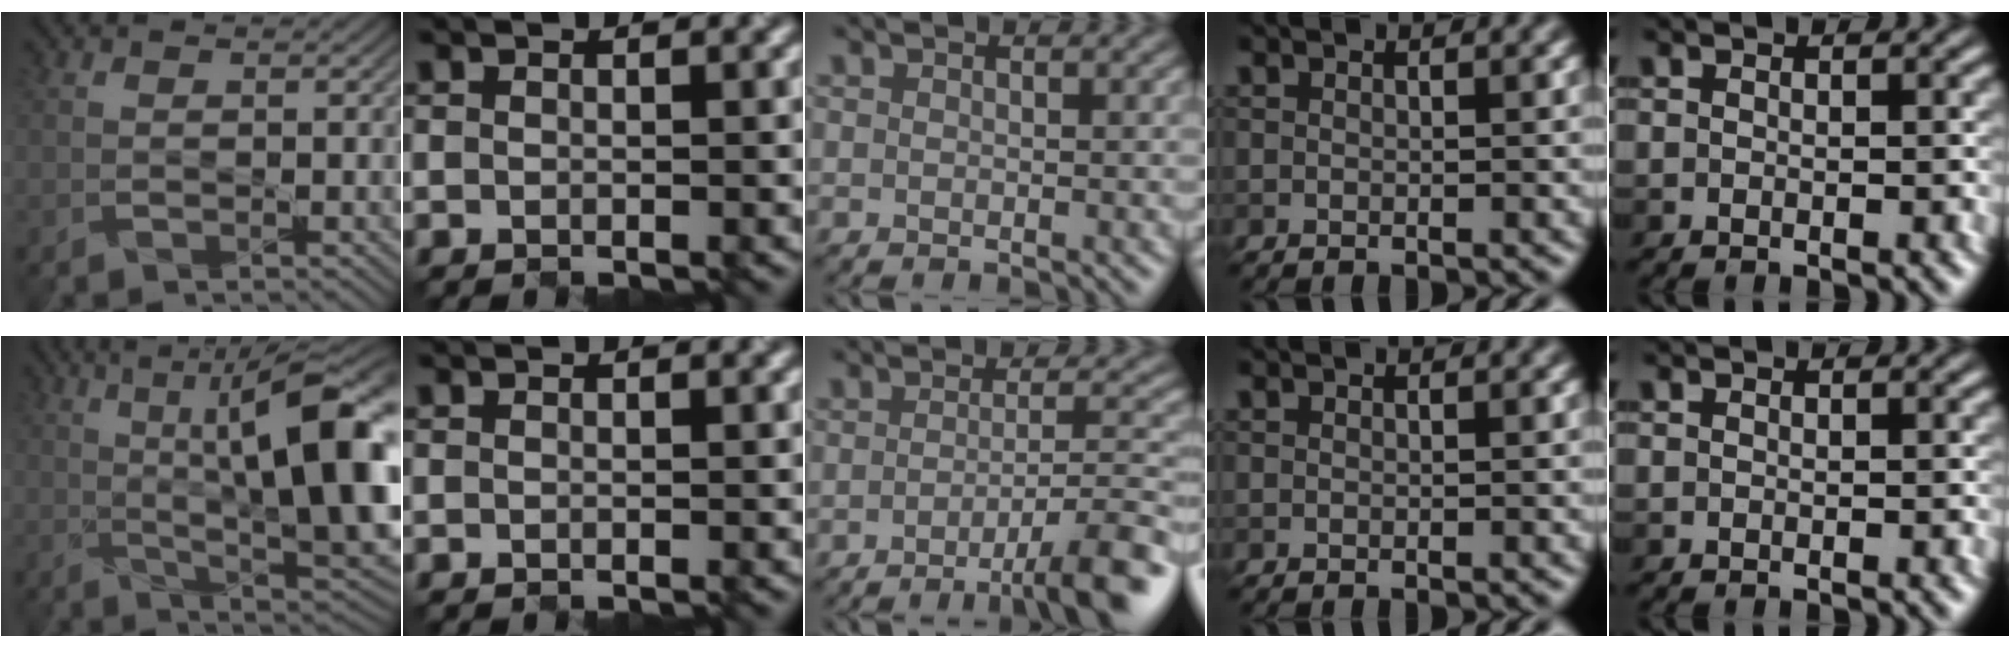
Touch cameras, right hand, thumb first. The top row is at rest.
{"thumb": {"total": 17.2, "force": [2.6, 5.3, 16.1], "torque": [-0.226, 0.023, 0.043]}, "middle": {"total": 7.4, "force": [-3.6, 1.5, 6.3], "torque": [-0.078, 0.006, -0.058]}}